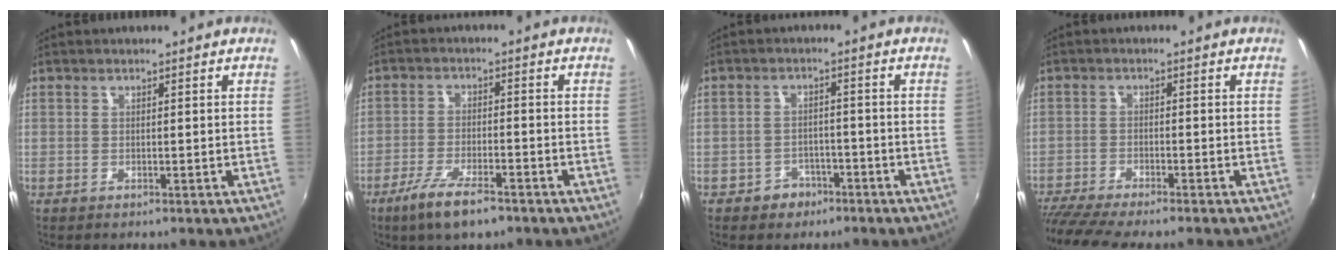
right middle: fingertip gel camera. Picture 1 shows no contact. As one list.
[{"total": 8.3, "force": [-5.7, 2.1, 5.7], "torque": [-0.130, -0.016, -0.101]}, {"total": 4.5, "force": [-2.9, 3.4, 0.8], "torque": [-0.028, 0.013, -0.037]}, {"total": 8.9, "force": [-7.8, 0.4, 4.2], "torque": [-0.104, -0.035, -0.132]}]